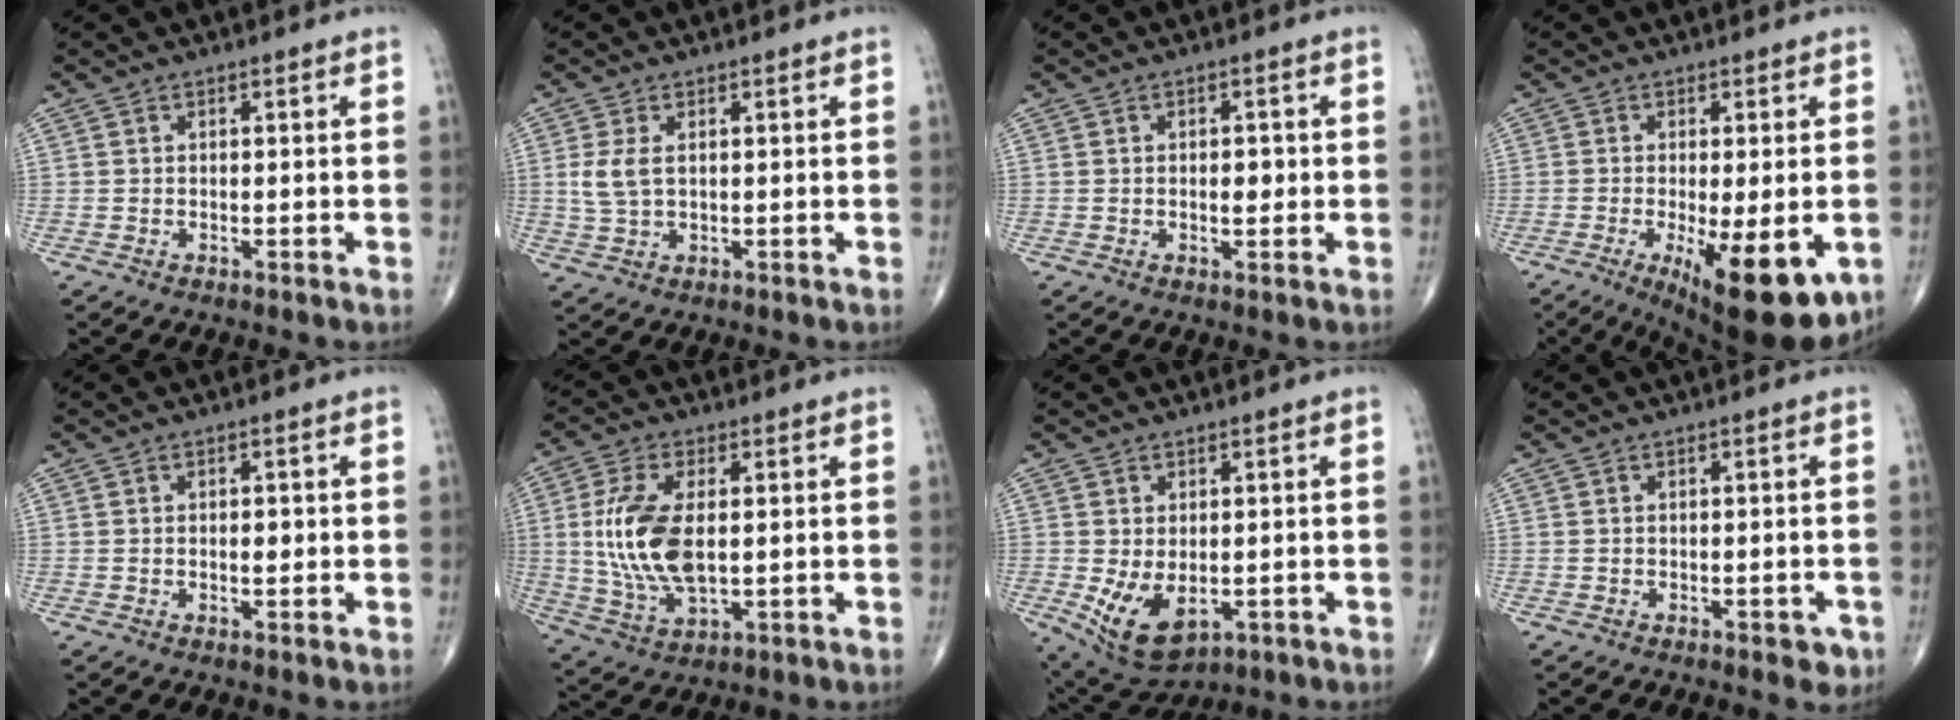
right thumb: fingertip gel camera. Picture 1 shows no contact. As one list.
[{"total": 4.3, "force": [0.8, 2.4, 3.5], "torque": [-0.084, 0.000, 0.020]}, {"total": 2.8, "force": [0.0, 1.4, 2.4], "torque": [-0.029, 0.000, 0.000]}, {"total": 15.1, "force": [-5.1, 5.0, 13.3], "torque": [-0.168, -0.020, -0.062]}, {"total": 1.9, "force": [0.0, 0.9, 1.7], "torque": [-0.024, 0.000, 0.000]}, {"total": 13.4, "force": [1.0, 6.6, 11.6], "torque": [-0.245, -0.010, 0.027]}, {"total": 9.0, "force": [-1.7, 5.3, 7.0], "torque": [-0.118, -0.014, -0.009]}, {"total": 2.5, "force": [-1.2, 1.3, 1.8], "torque": [-0.009, 0.006, -0.011]}]